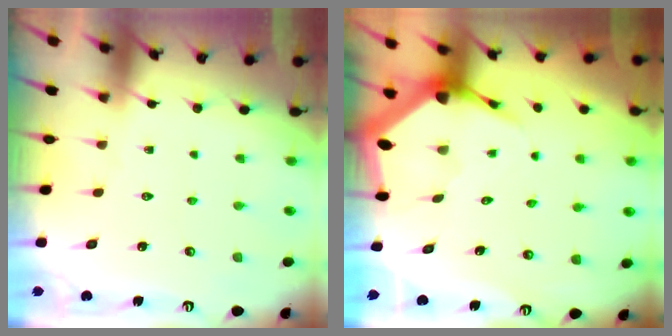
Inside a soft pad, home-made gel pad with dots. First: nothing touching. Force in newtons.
{"total": 4.4, "press": 4.4, "slide": 0.5}